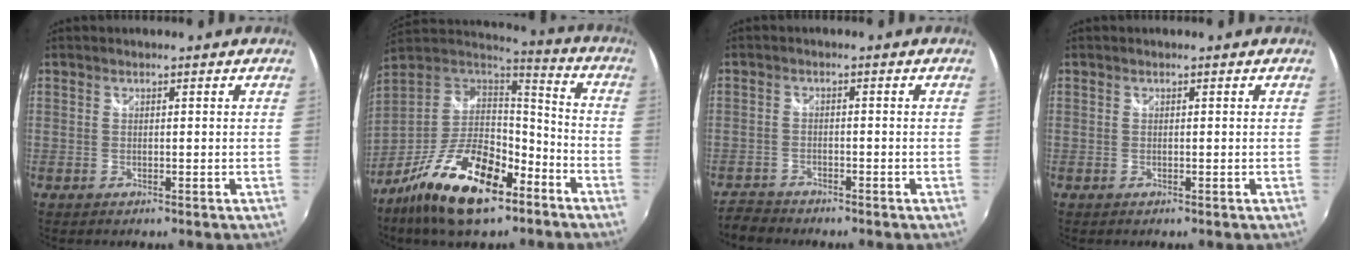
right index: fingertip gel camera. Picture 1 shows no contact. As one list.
[{"total": 22.6, "force": [-13.0, 9.6, 15.7], "torque": [-0.305, -0.020, -0.224]}, {"total": 4.0, "force": [-3.8, 1.2, 0.6], "torque": [-0.028, -0.010, -0.076]}, {"total": 0.0}]